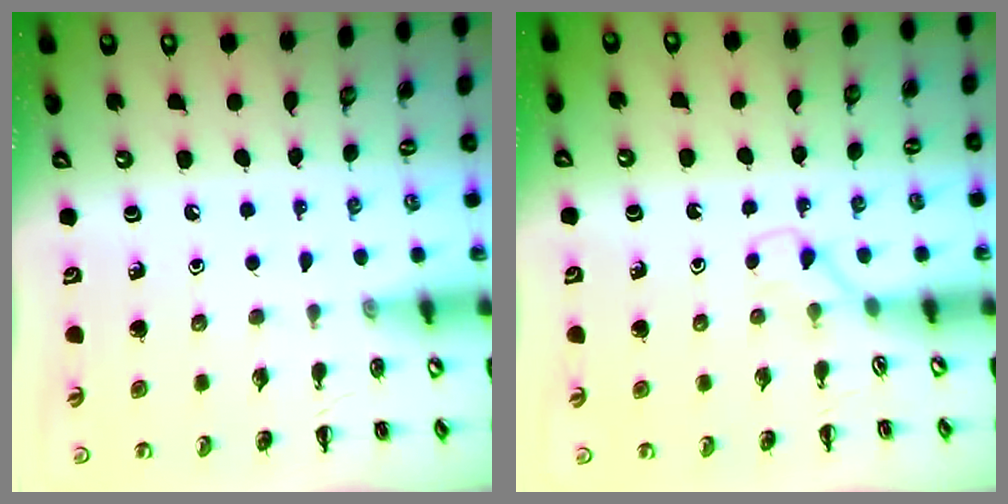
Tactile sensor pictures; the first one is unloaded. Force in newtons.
{"total": 2.9, "press": 2.7, "slide": 1.0}